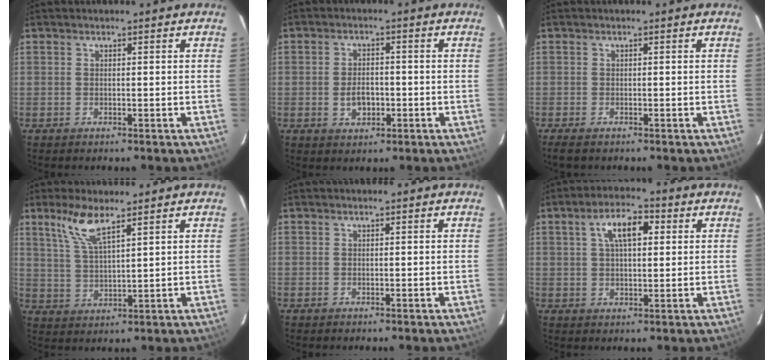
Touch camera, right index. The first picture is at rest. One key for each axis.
{"total": 4.3, "fx": -1.2, "fy": 2.8, "fz": 3.1, "tx": -0.058, "ty": 0.002, "tz": -0.015}
{"total": 2.3, "fx": -1.8, "fy": 0.8, "fz": 1.2, "tx": -0.026, "ty": -0.009, "tz": -0.032}
{"total": 6.9, "fx": 4.7, "fy": 1.3, "fz": 4.9, "tx": -0.105, "ty": 0.002, "tz": 0.101}
{"total": 0.0}
{"total": 7.3, "fx": 2.4, "fy": 3.3, "fz": 6.1, "tx": -0.108, "ty": 0.020, "tz": 0.042}